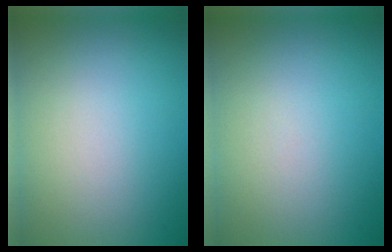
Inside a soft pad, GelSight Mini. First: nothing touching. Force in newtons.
{"total": 0.0}